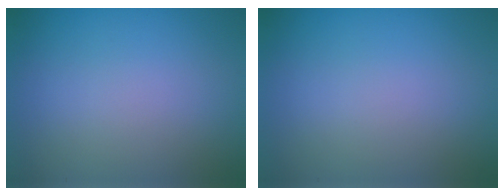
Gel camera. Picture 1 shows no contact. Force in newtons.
{"total": 0.0}